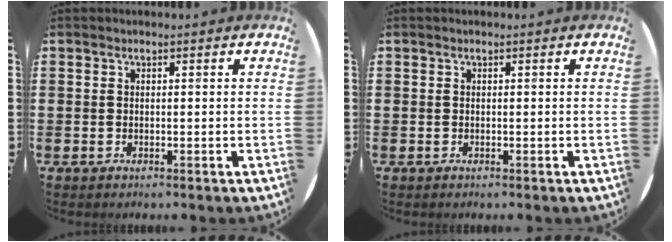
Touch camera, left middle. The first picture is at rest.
{"total": 0.0}